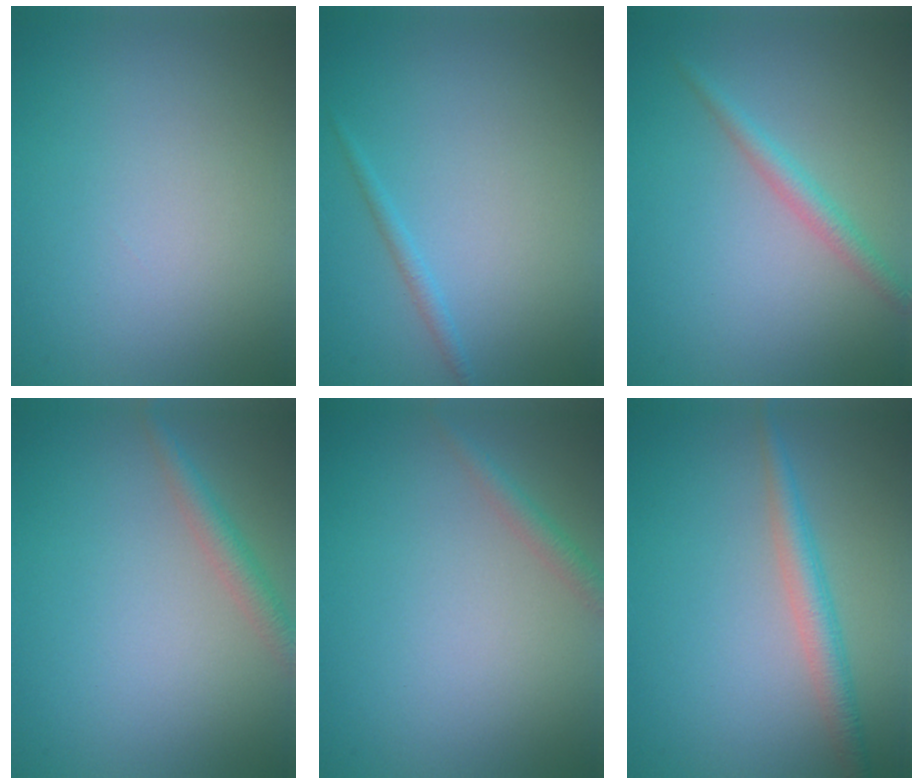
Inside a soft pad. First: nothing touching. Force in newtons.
{"total": 0.9, "press": 0.9, "slide": 0.1}
{"total": 2.0, "press": 2.0, "slide": 0.1}
{"total": 2.2, "press": 2.2, "slide": 0.0}
{"total": 1.4, "press": 1.4, "slide": 0.1}
{"total": 2.8, "press": 2.8, "slide": 0.1}